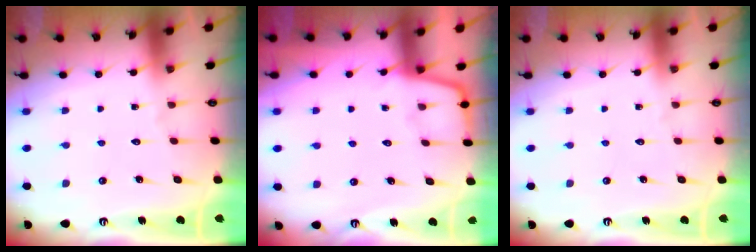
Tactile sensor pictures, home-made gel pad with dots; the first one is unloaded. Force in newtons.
{"total": 3.4, "press": 3.4, "slide": 0.6}
{"total": 0.0}